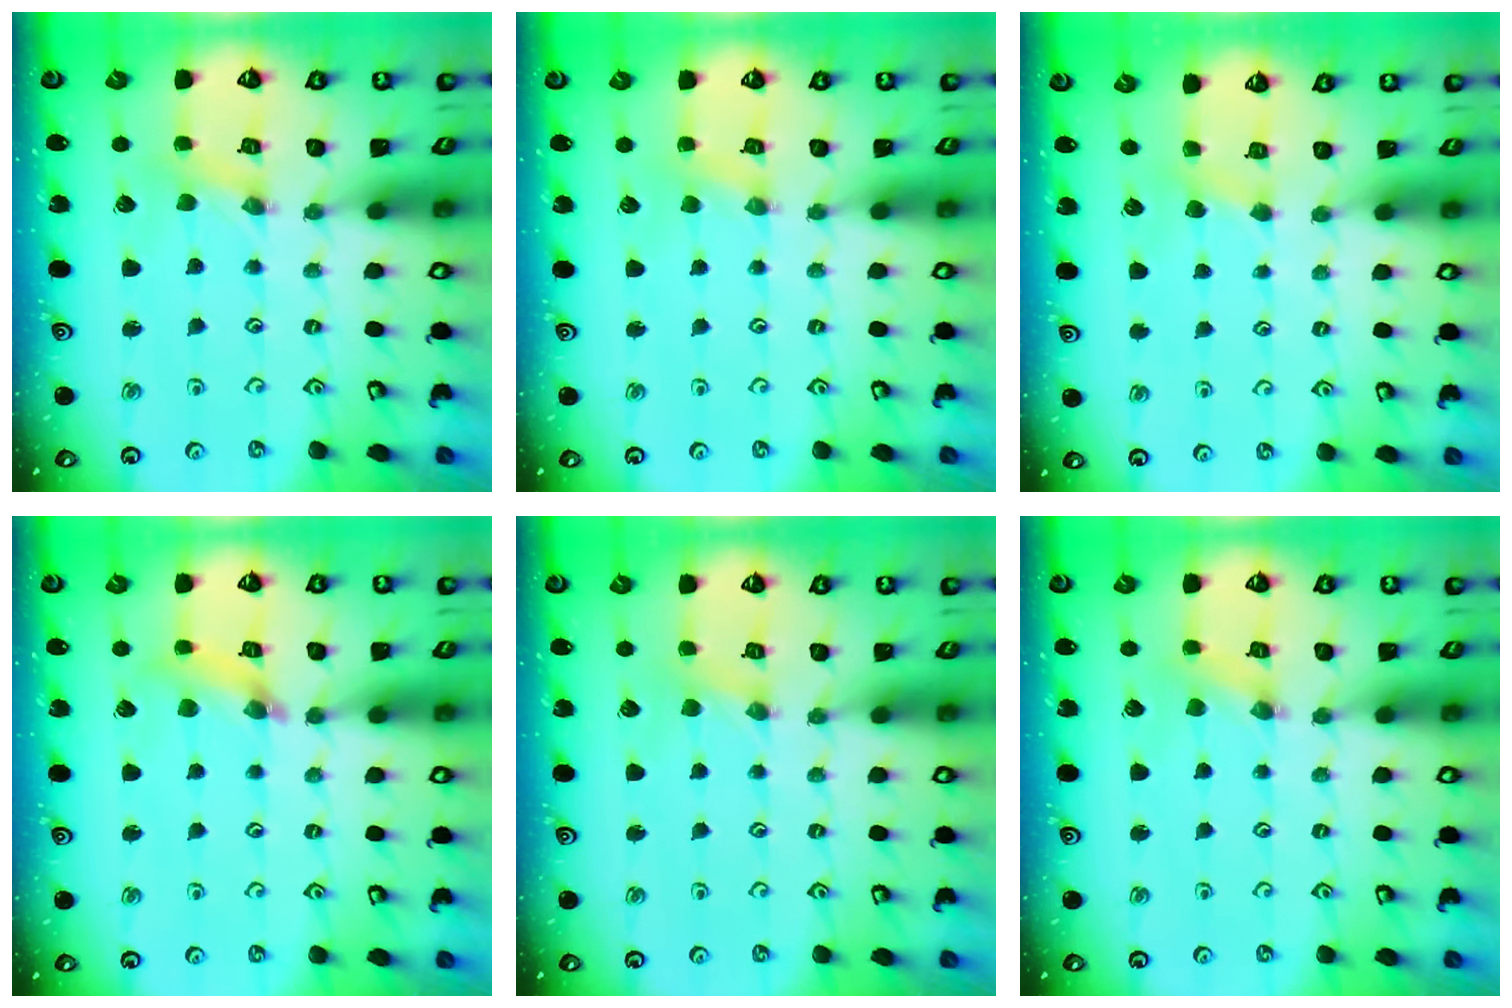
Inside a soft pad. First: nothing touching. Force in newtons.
{"total": 1.3, "press": 1.2, "slide": 0.2}
{"total": 2.6, "press": 2.5, "slide": 0.4}
{"total": 6.4, "press": 6.4, "slide": 0.6}
{"total": 1.1, "press": 1.1, "slide": 0.2}
{"total": 0.0}